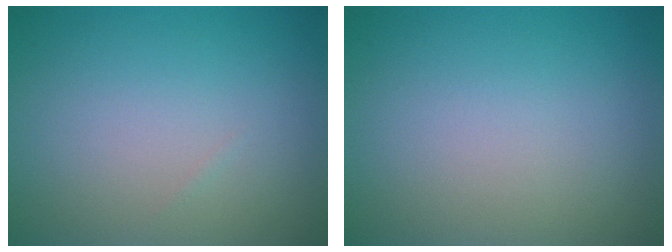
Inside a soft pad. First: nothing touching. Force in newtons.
{"total": 0.0}